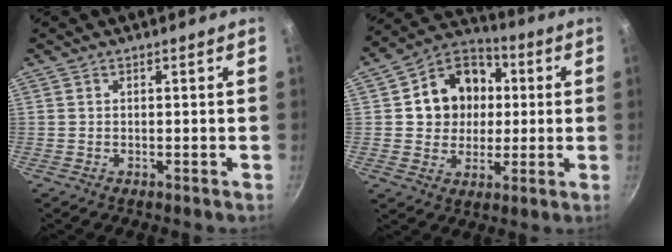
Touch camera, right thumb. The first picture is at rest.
{"total": 14.2, "force": [2.0, 12.2, 7.0], "torque": [-0.081, 0.020, 0.025]}